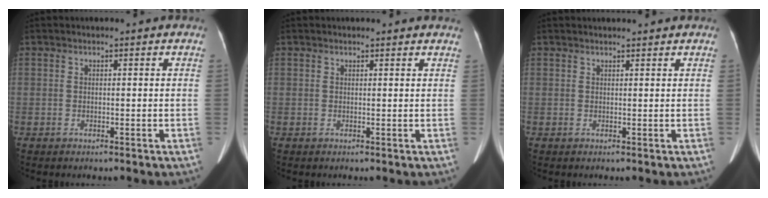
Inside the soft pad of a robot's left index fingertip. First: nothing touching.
{"total": 3.9, "force": [3.7, 0.6, 1.1], "torque": [-0.010, 0.001, 0.030]}
{"total": 3.6, "force": [3.4, 0.2, 1.1], "torque": [-0.012, 0.009, 0.039]}